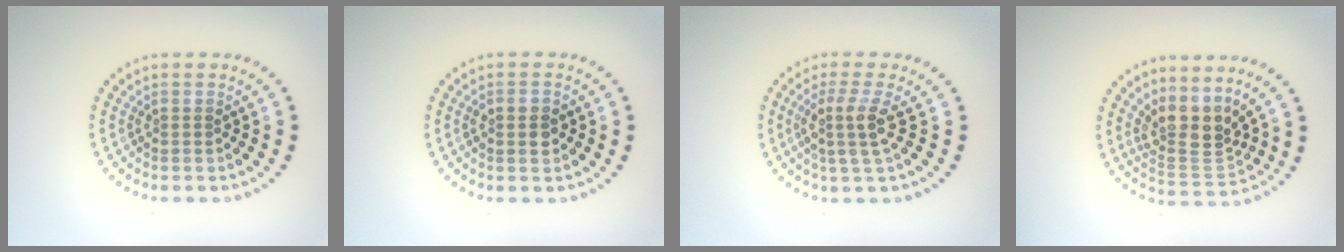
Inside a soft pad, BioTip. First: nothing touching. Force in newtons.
{"total": 1.2, "press": 1.2, "slide": 0.1}
{"total": 2.8, "press": 2.1, "slide": 1.9}
{"total": 3.9, "press": 2.9, "slide": 2.6}